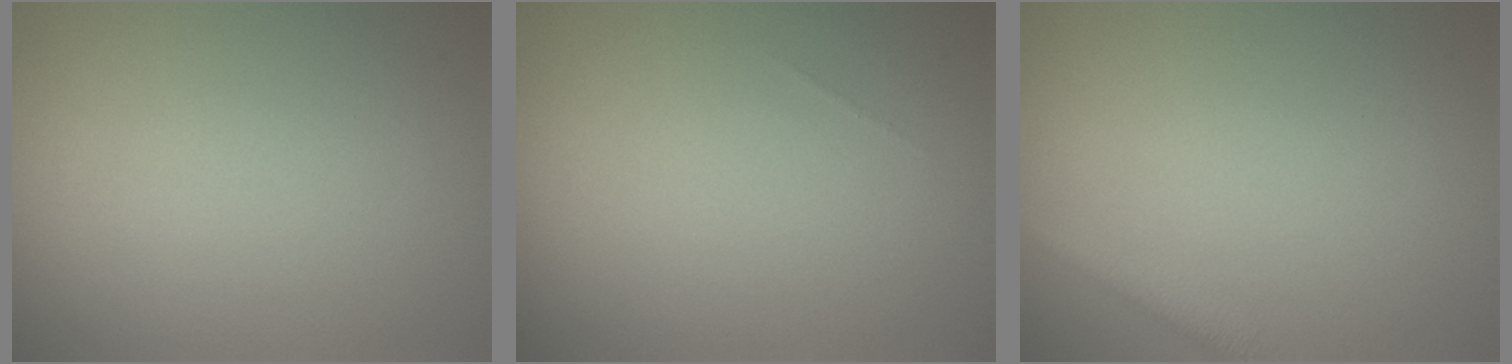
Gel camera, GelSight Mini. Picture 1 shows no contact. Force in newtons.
{"total": 0.0}
{"total": 1.8, "press": 1.8, "slide": 0.1}